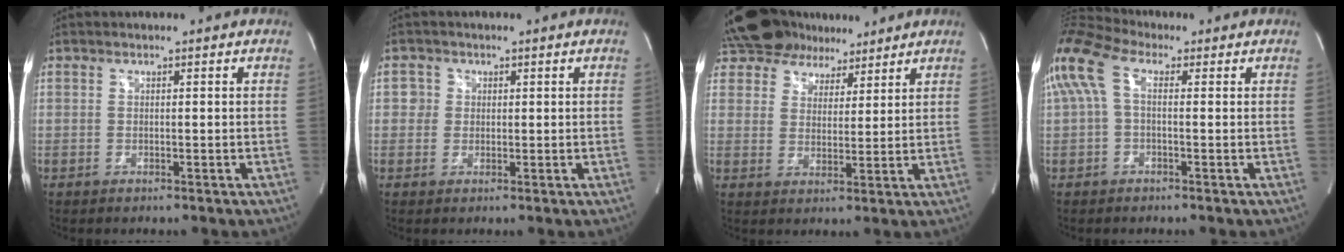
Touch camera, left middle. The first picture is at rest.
{"total": 2.0, "force": [0.4, 1.9, 0.2], "torque": [0.003, 0.005, 0.003]}
{"total": 10.6, "force": [9.2, 4.8, 1.8], "torque": [-0.031, 0.016, 0.151]}
{"total": 11.4, "force": [3.0, 5.9, 9.3], "torque": [-0.228, 0.048, 0.048]}